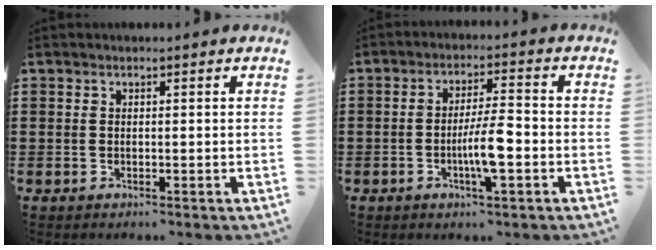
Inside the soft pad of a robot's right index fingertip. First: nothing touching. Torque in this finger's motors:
{"motor_torque": [1.19, 0.95, 0.62, 0.07]}